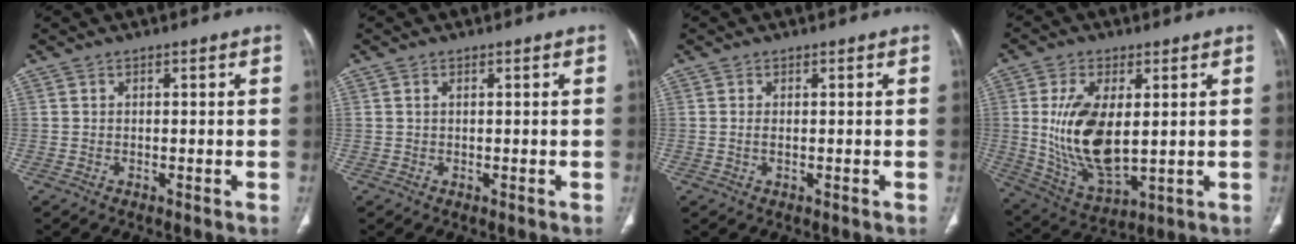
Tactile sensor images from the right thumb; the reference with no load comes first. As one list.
[{"total": 0.6, "force": [0.2, 0.4, 0.4], "torque": [-0.010, 0.003, 0.006]}, {"total": 1.0, "force": [0.0, 0.4, 0.9], "torque": [-0.021, -0.001, 0.002]}, {"total": 15.5, "force": [1.4, 7.9, 13.3], "torque": [-0.250, -0.021, 0.044]}]